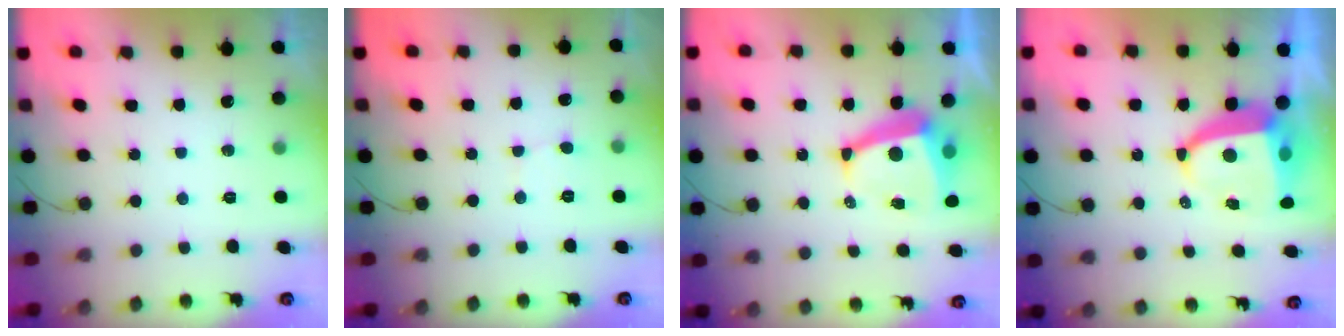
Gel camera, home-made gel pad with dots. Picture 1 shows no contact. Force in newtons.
{"total": 2.6, "press": 2.6, "slide": 0.2}
{"total": 8.8, "press": 8.7, "slide": 1.1}
{"total": 9.0, "press": 8.9, "slide": 1.2}